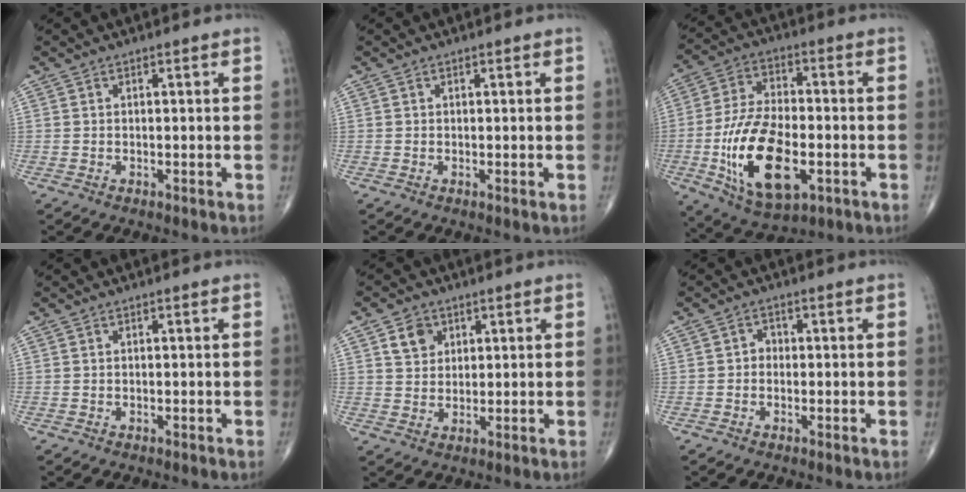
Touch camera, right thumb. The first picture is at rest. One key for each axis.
{"total": 0.0}
{"total": 18.8, "fx": -4.9, "fy": 9.6, "fz": 15.5, "tx": -0.284, "ty": 0.009, "tz": -0.077}
{"total": 0.0}
{"total": 4.8, "fx": 2.5, "fy": 3.4, "fz": 2.3, "tx": -0.025, "ty": -0.014, "tz": 0.050}
{"total": 1.7, "fx": -0.3, "fy": 1.4, "fz": 0.8, "tx": 0.002, "ty": 0.007, "tz": -0.011}